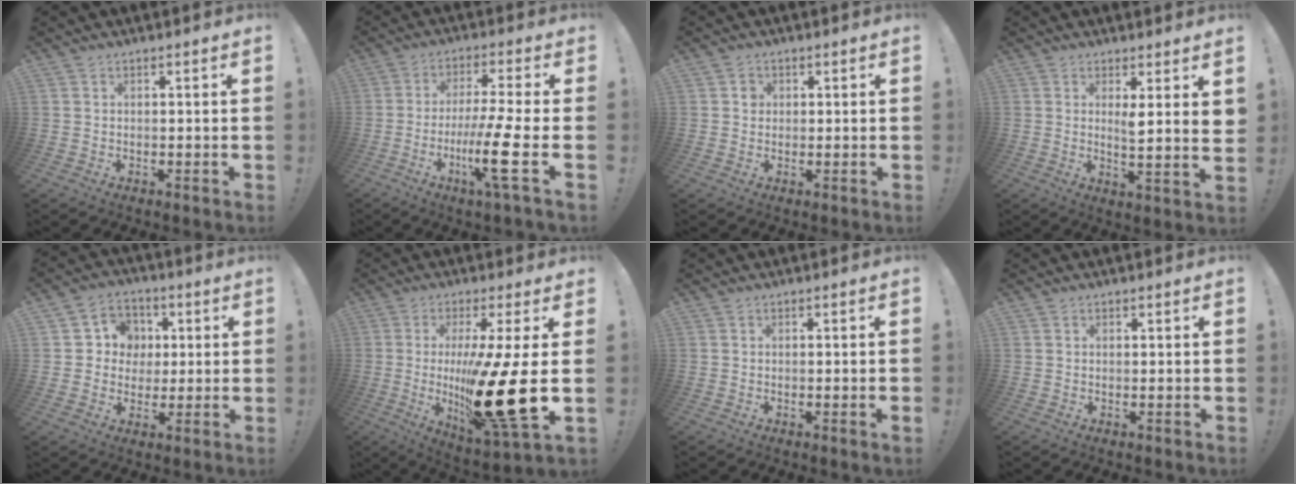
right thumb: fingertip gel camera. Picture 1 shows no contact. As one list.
[{"total": 13.6, "force": [-4.2, 0.8, 12.9], "torque": [-0.230, 0.008, -0.068]}, {"total": 2.0, "force": [0.2, 1.9, 0.7], "torque": [0.001, 0.000, 0.001]}, {"total": 5.8, "force": [2.3, -1.0, 5.3], "torque": [-0.083, -0.026, 0.032]}, {"total": 8.4, "force": [0.5, 8.2, 1.9], "torque": [-0.022, 0.003, 0.016]}, {"total": 23.6, "force": [-2.1, 3.4, 23.3], "torque": [-0.409, -0.024, -0.035]}, {"total": 1.1, "force": [-0.3, -0.7, 0.8], "torque": [-0.016, -0.001, -0.006]}, {"total": 0.0}]